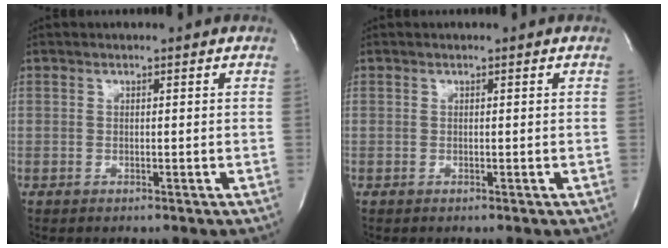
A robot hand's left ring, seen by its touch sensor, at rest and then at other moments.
{"total": 0.0}